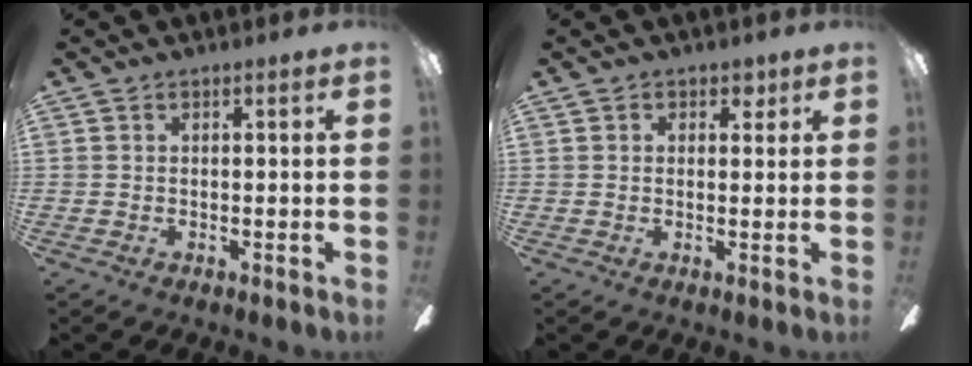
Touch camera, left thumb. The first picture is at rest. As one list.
[{"total": 2.1, "force": [1.1, 1.5, 1.0], "torque": [-0.005, 0.001, 0.015]}]